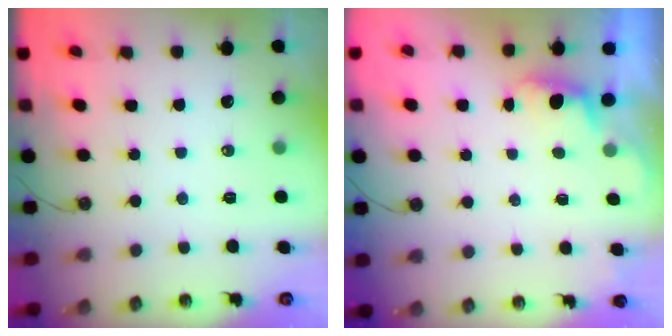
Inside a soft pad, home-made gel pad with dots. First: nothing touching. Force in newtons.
{"total": 0.7, "press": 0.1, "slide": 0.7}